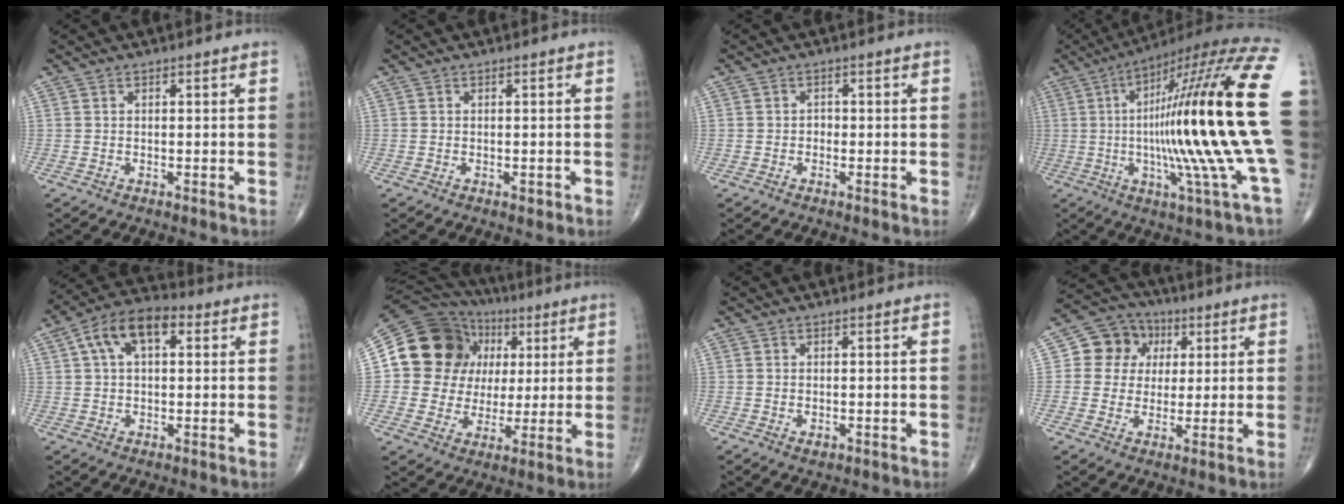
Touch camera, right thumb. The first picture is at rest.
{"total": 0.6, "force": [-0.2, 0.4, 0.4], "torque": [-0.001, 0.000, -0.001]}
{"total": 1.0, "force": [-0.4, 0.8, 0.4], "torque": [0.002, 0.004, -0.011]}
{"total": 29.6, "force": [-0.4, 2.7, 29.5], "torque": [-0.440, 0.007, -0.020]}
{"total": 10.8, "force": [3.3, 6.0, 8.3], "torque": [-0.144, 0.030, 0.047]}
{"total": 18.7, "force": [4.4, 16.4, 7.9], "torque": [-0.099, 0.029, 0.084]}
{"total": 1.1, "force": [-0.3, 0.6, 0.9], "torque": [-0.013, -0.001, -0.001]}
{"total": 9.7, "force": [2.3, 8.6, 3.8], "torque": [-0.023, 0.003, 0.029]}